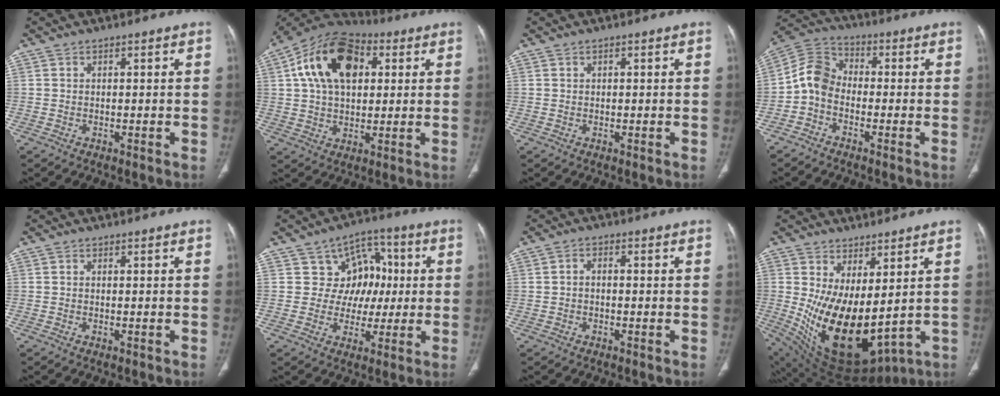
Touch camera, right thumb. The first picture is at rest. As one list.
[{"total": 17.9, "force": [5.1, 11.2, 13.0], "torque": [-0.205, 0.012, 0.079]}, {"total": 0.0}, {"total": 7.1, "force": [-1.8, 5.3, 4.4], "torque": [-0.076, 0.032, -0.053]}, {"total": 0.0}, {"total": 9.9, "force": [1.5, 8.8, 4.2], "torque": [0.006, 0.009, 0.019]}, {"total": 1.1, "force": [-0.2, 0.8, 0.8], "torque": [-0.009, 0.005, -0.004]}, {"total": 18.1, "force": [1.2, 9.2, 15.5], "torque": [-0.259, -0.041, 0.062]}]